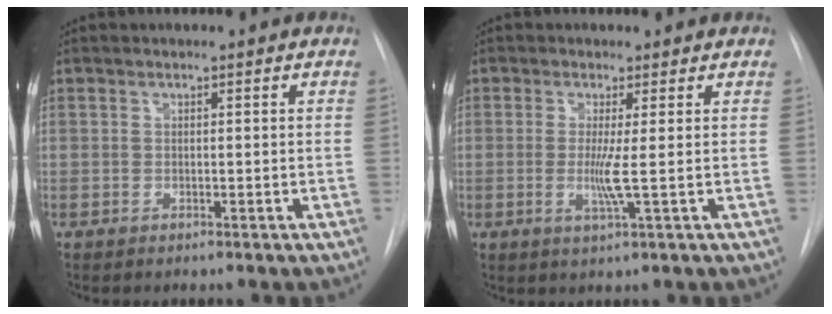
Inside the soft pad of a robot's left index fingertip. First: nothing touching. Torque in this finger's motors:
{"motor_torque": [0.40, -0.07, 0.11, 0.04]}